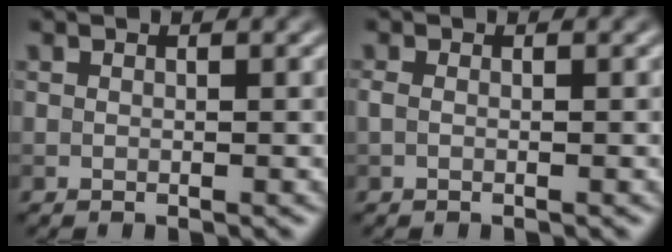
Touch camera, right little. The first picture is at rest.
{"total": 0.6, "force": [-0.2, 0.3, 0.5], "torque": [-0.012, -0.002, -0.005]}